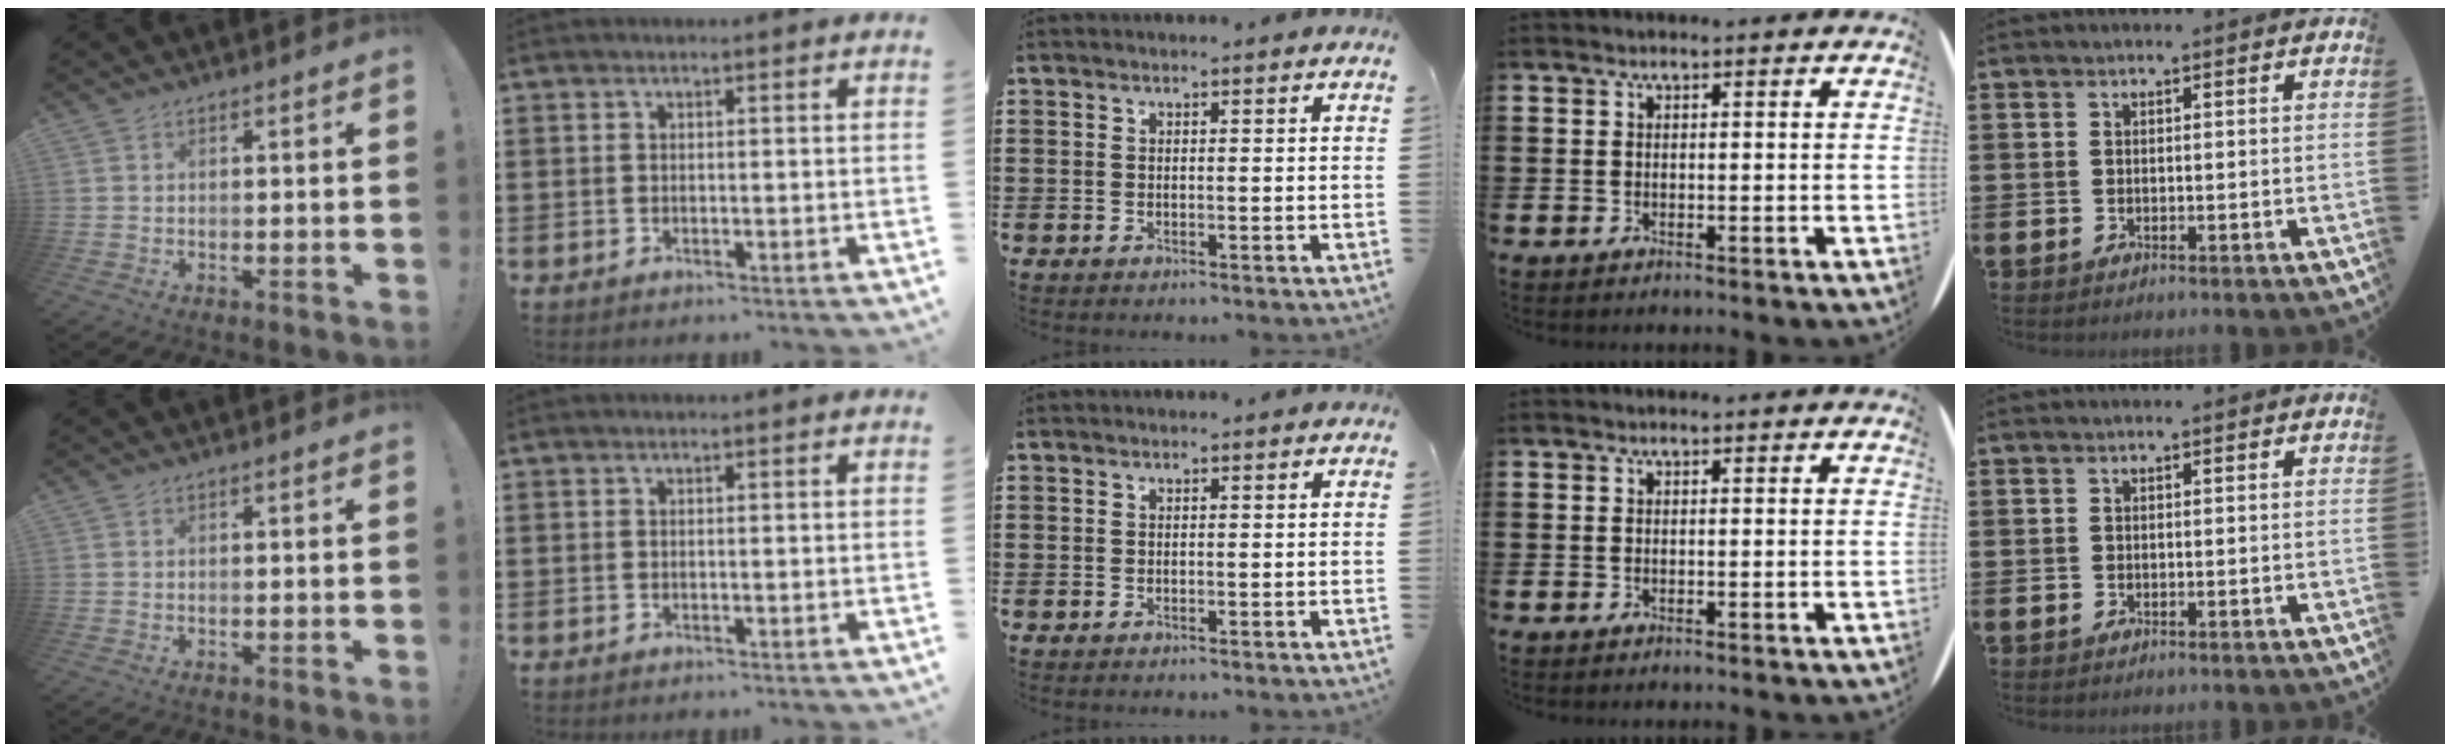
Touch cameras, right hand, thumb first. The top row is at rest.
{}